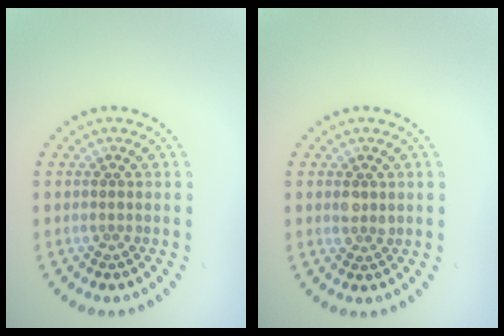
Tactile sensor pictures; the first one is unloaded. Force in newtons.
{"total": 1.4, "press": 1.3, "slide": 0.5}